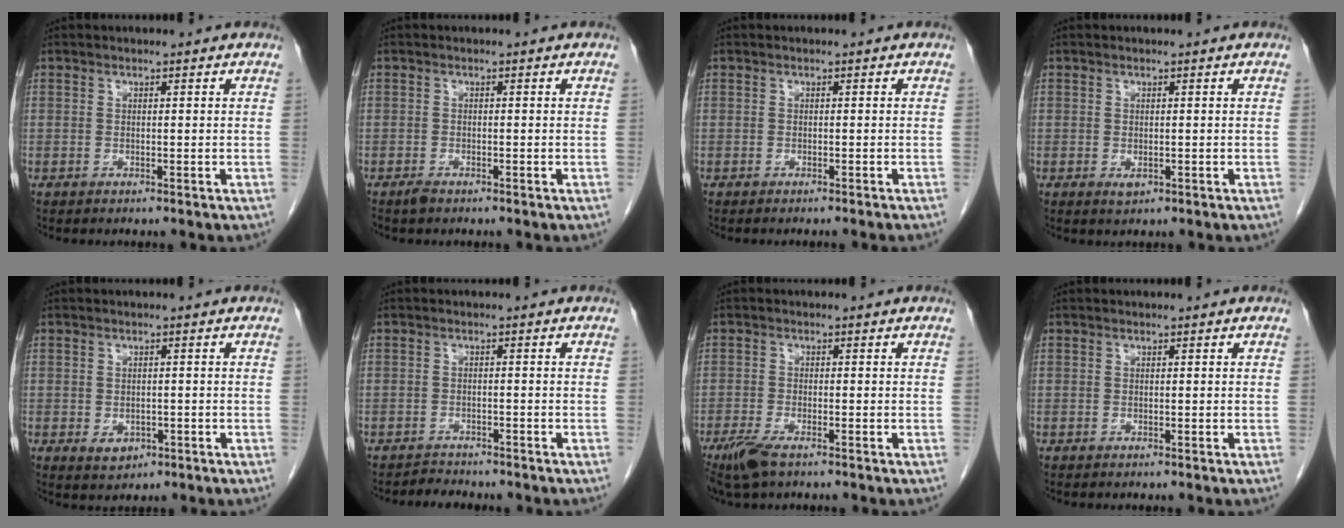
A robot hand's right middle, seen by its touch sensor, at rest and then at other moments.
{"total": 1.0, "force": [-0.8, 0.2, 0.4], "torque": [-0.015, -0.002, -0.014]}
{"total": 2.7, "force": [-2.3, -0.4, 1.2], "torque": [-0.015, 0.003, -0.027]}
{"total": 1.1, "force": [-0.3, 0.7, 0.8], "torque": [-0.012, -0.002, 0.001]}
{"total": 2.7, "force": [-0.9, 2.0, 1.5], "torque": [-0.019, 0.001, -0.003]}
{"total": 2.0, "force": [-2.0, 0.3, -0.2], "torque": [-0.005, -0.010, -0.030]}
{"total": 4.5, "force": [-3.1, 1.0, 3.2], "torque": [-0.070, -0.012, -0.056]}
{"total": 0.0}